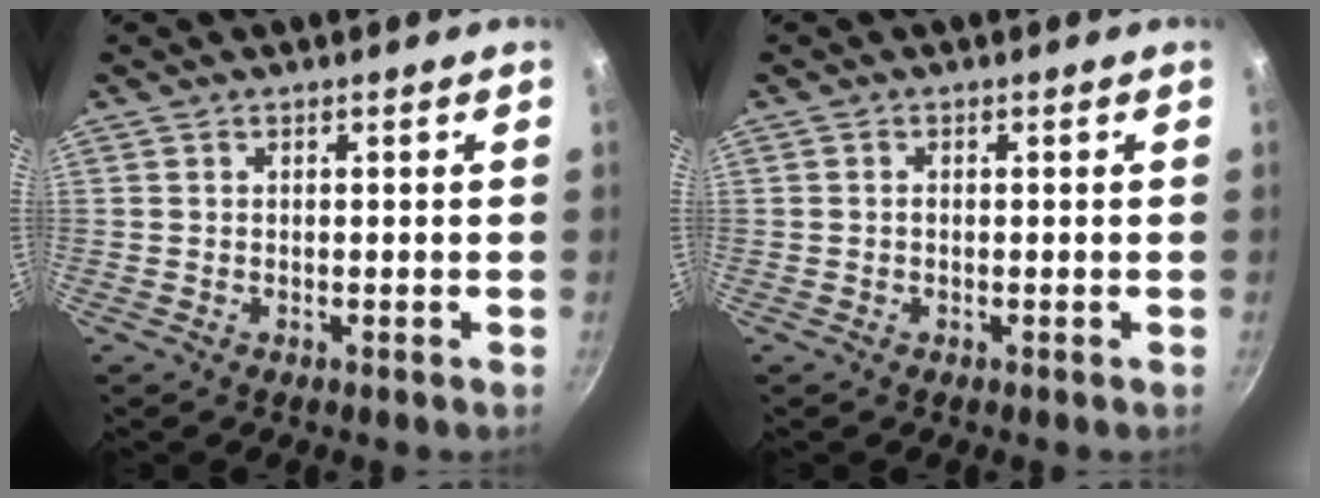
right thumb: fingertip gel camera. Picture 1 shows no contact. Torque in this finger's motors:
{"motor_torque": [0.22, 0.02, 0.61, 0.05, -0.02]}